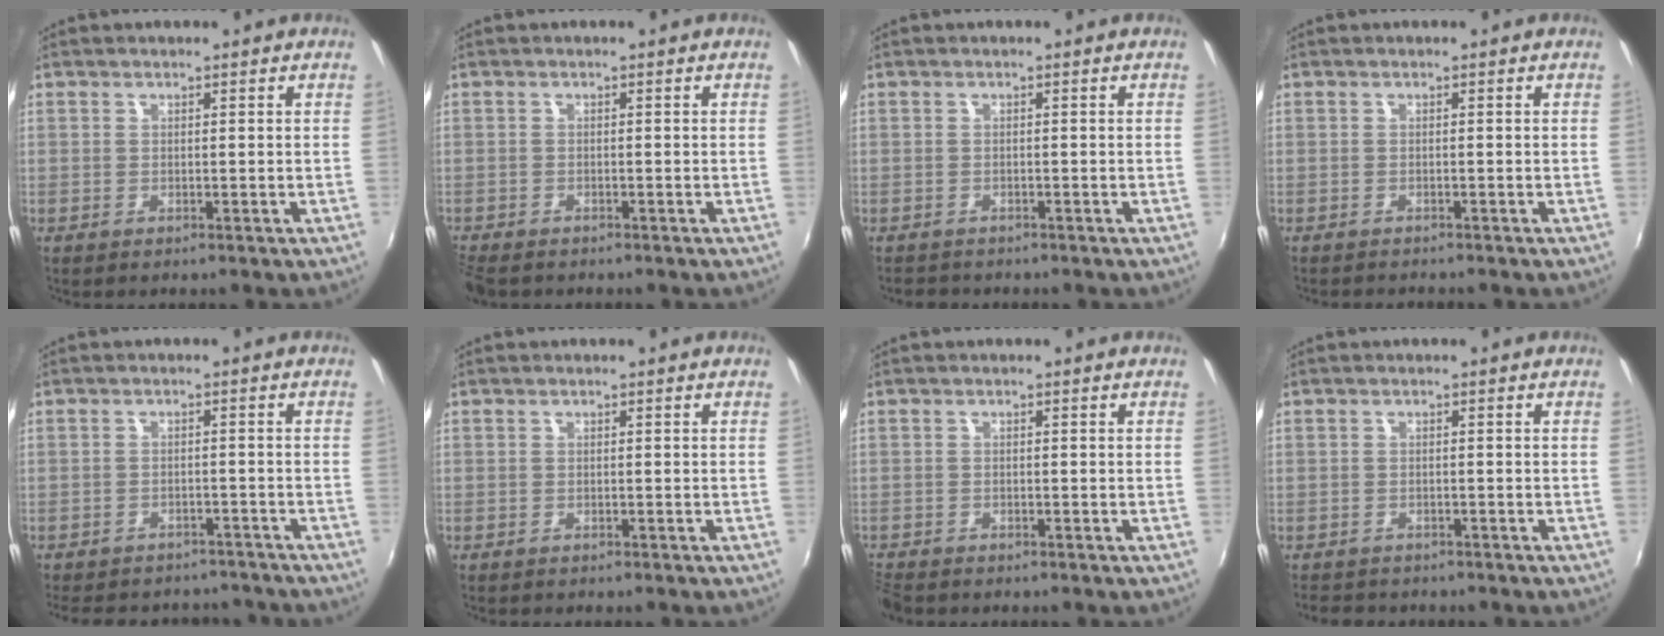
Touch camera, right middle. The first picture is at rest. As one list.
[{"total": 3.9, "force": [-3.4, 1.2, 1.5], "torque": [-0.044, -0.021, -0.065]}, {"total": 1.8, "force": [-1.6, 0.8, 0.2], "torque": [-0.009, -0.006, -0.027]}, {"total": 1.6, "force": [-1.6, 0.1, 0.3], "torque": [-0.013, -0.011, -0.027]}, {"total": 14.5, "force": [-12.5, 5.6, 4.8], "torque": [-0.112, 0.006, -0.161]}, {"total": 0.5, "force": [-0.5, 0.0, 0.1], "torque": [-0.003, -0.003, -0.009]}, {"total": 3.7, "force": [-3.4, 0.9, 1.0], "torque": [-0.034, -0.019, -0.067]}, {"total": 4.1, "force": [-3.6, 1.8, 0.8], "torque": [-0.028, -0.007, -0.061]}]